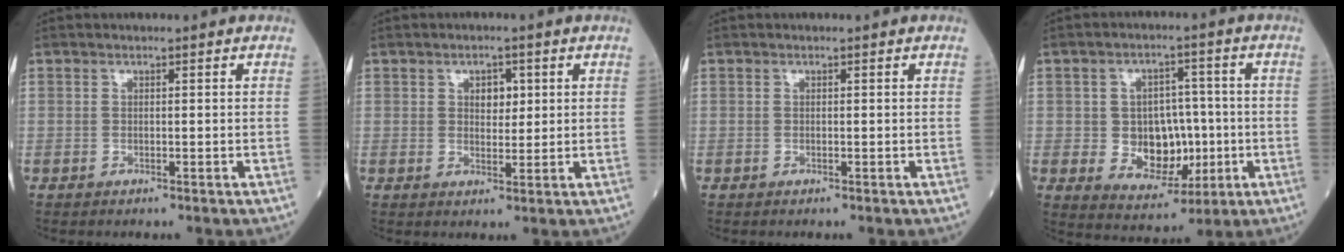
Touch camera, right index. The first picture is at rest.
{"total": 3.0, "force": [1.0, 1.9, 2.1], "torque": [-0.026, 0.002, 0.014]}
{"total": 0.0}
{"total": 9.1, "force": [-1.1, 6.2, 6.6], "torque": [-0.103, 0.010, -0.005]}